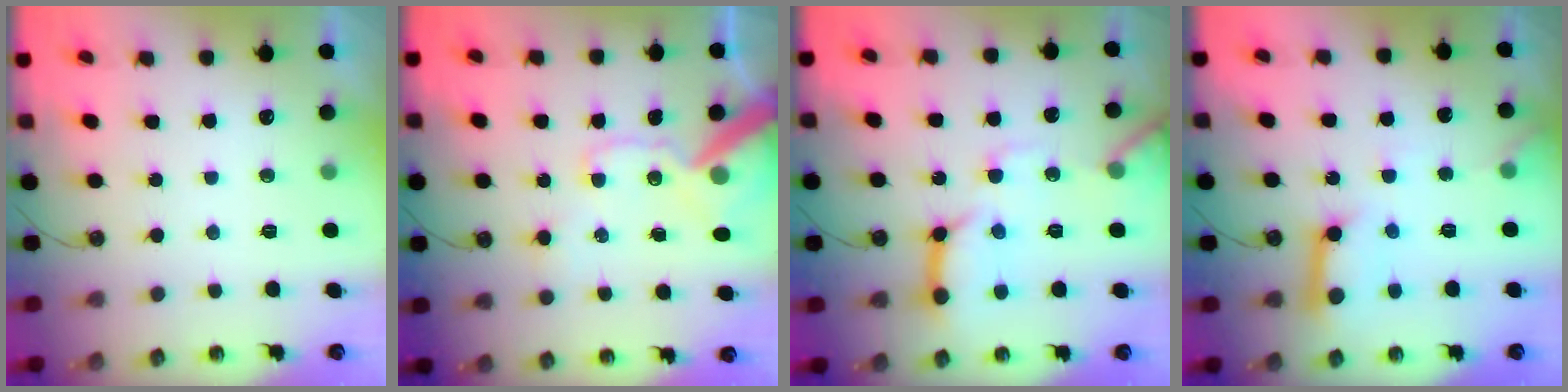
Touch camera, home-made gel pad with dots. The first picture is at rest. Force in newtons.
{"total": 15.4, "press": 15.2, "slide": 2.2}
{"total": 16.1, "press": 16.0, "slide": 1.8}
{"total": 10.8, "press": 10.7, "slide": 0.9}